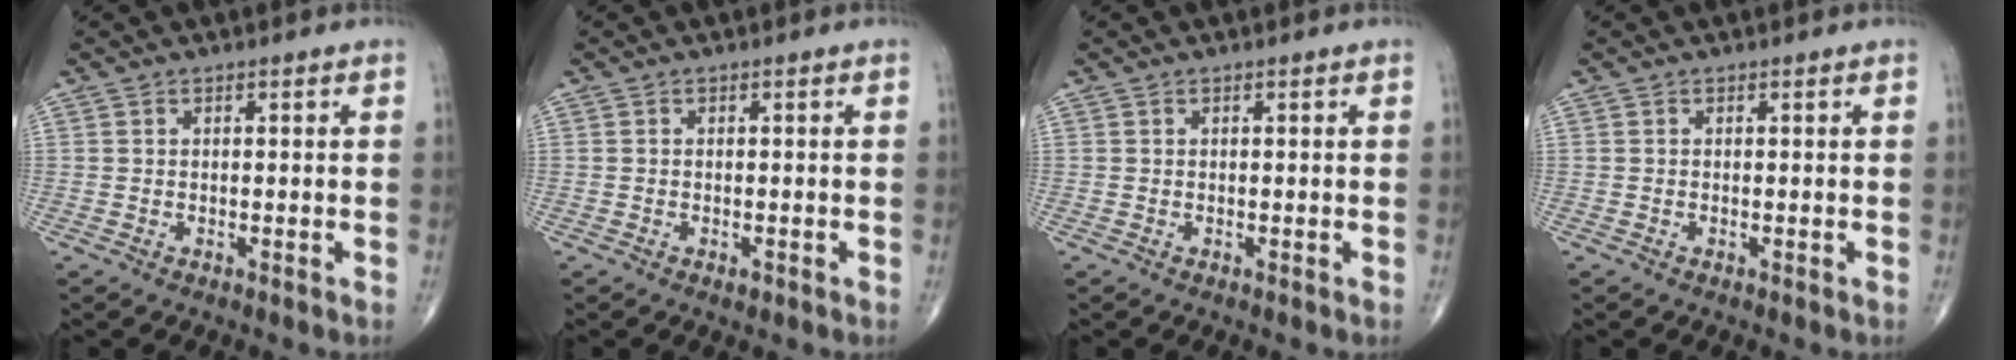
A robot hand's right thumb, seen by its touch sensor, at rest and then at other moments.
{"total": 0.7, "force": [-0.5, 0.3, 0.5], "torque": [-0.008, -0.002, -0.007]}
{"total": 0.0}
{"total": 0.0}